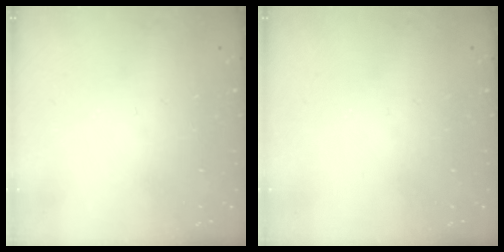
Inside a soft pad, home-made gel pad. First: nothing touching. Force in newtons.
{"total": 0.0}